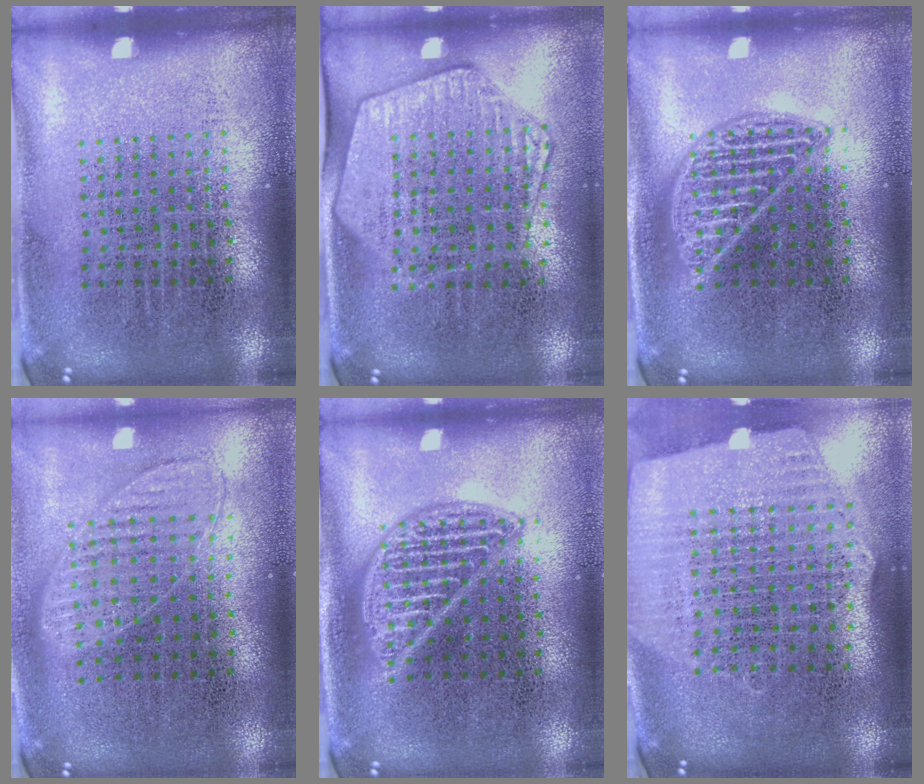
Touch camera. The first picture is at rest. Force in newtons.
{"total": 2.0, "press": 1.8, "slide": 0.9}
{"total": 2.2, "press": 2.2, "slide": 0.3}
{"total": 0.9, "press": 0.9, "slide": 0.2}
{"total": 2.1, "press": 2.1, "slide": 0.2}
{"total": 2.6, "press": 2.2, "slide": 1.4}